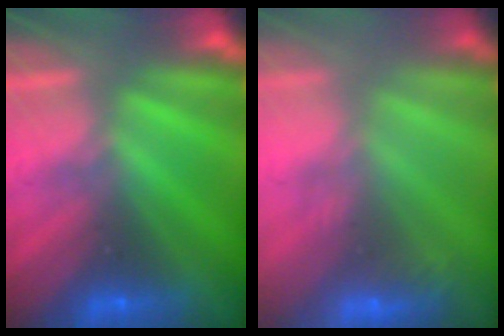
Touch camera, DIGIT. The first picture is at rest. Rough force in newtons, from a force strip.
{"total": 2.4}